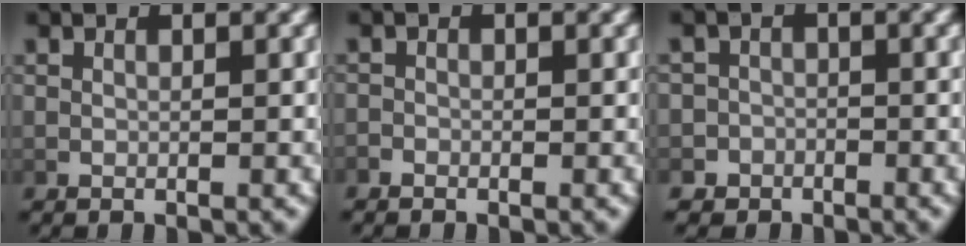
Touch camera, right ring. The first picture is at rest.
{"total": 0.8, "force": [-0.7, 0.2, -0.1], "torque": [-0.001, -0.006, -0.013]}
{"total": 4.5, "force": [-2.9, 3.4, -0.3], "torque": [0.006, -0.010, -0.060]}